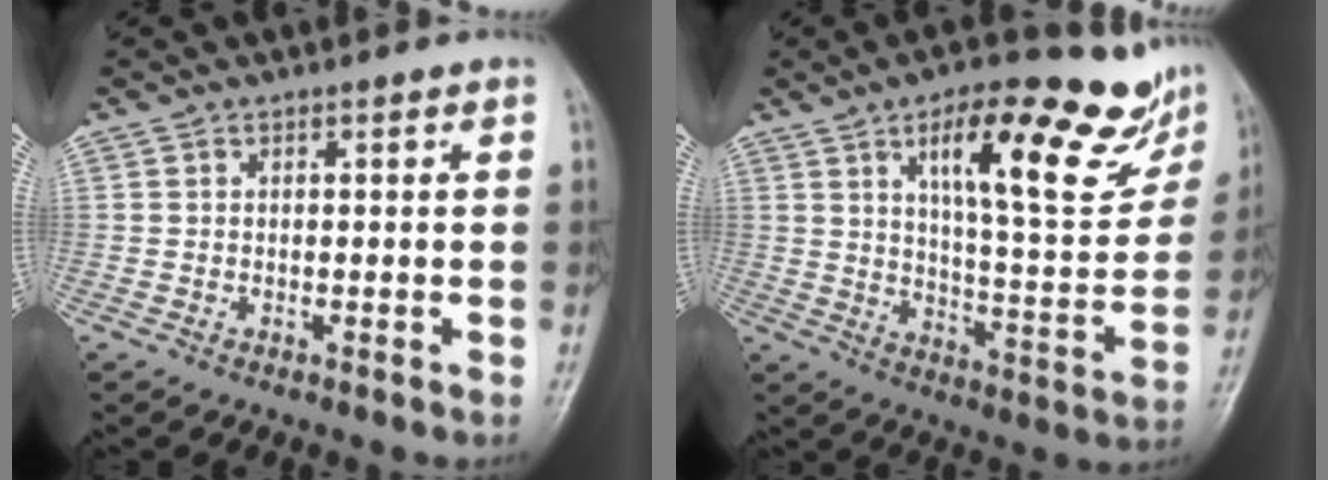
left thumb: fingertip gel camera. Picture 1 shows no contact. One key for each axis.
{"total": 22.0, "fx": 11.9, "fy": 6.7, "fz": 17.2, "tx": -0.202, "ty": -0.042, "tz": 0.180}